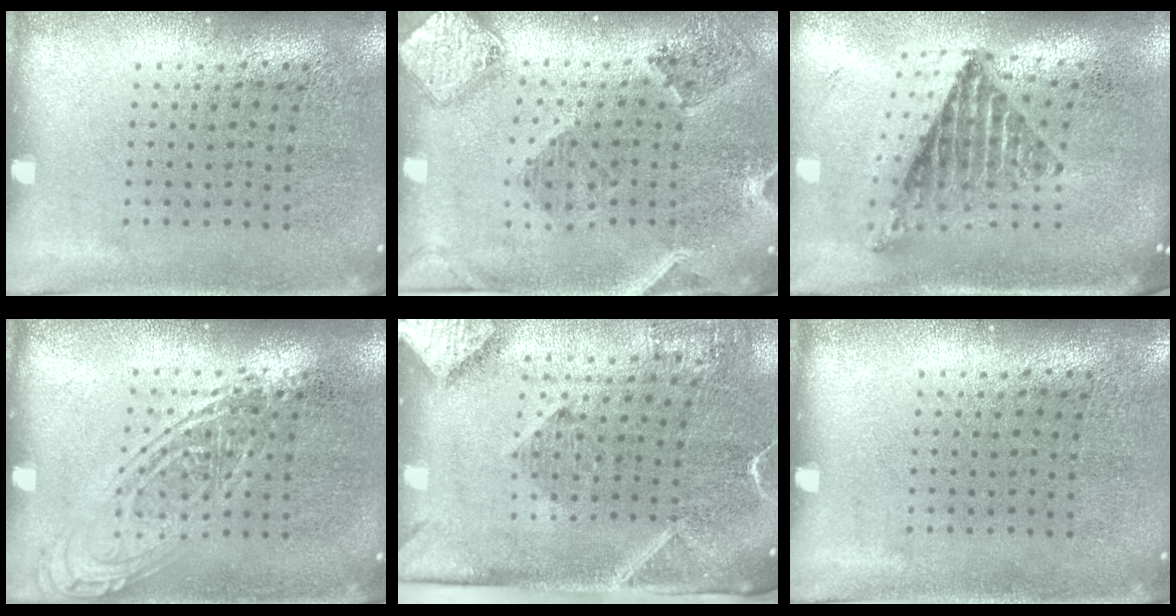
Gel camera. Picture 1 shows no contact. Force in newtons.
{"total": 1.6, "press": 1.5, "slide": 0.4}
{"total": 1.3, "press": 1.2, "slide": 0.6}
{"total": 2.4, "press": 2.3, "slide": 0.3}
{"total": 2.8, "press": 2.1, "slide": 1.9}
{"total": 0.0}